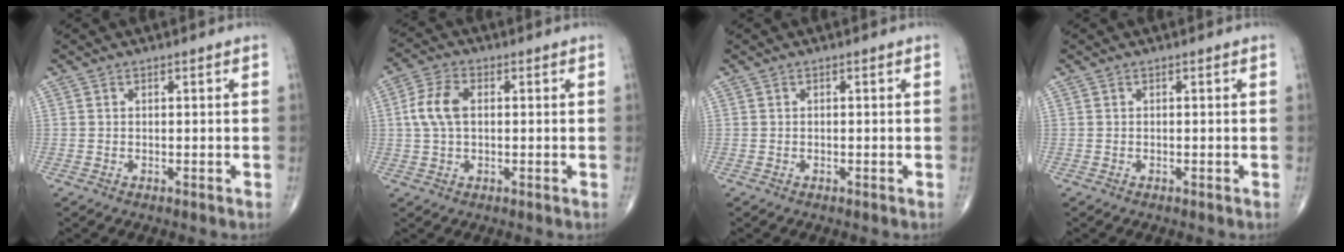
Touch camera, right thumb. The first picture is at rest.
{"total": 6.6, "force": [0.8, 3.9, 5.3], "torque": [-0.118, 0.015, 0.011]}
{"total": 0.0}
{"total": 0.0}